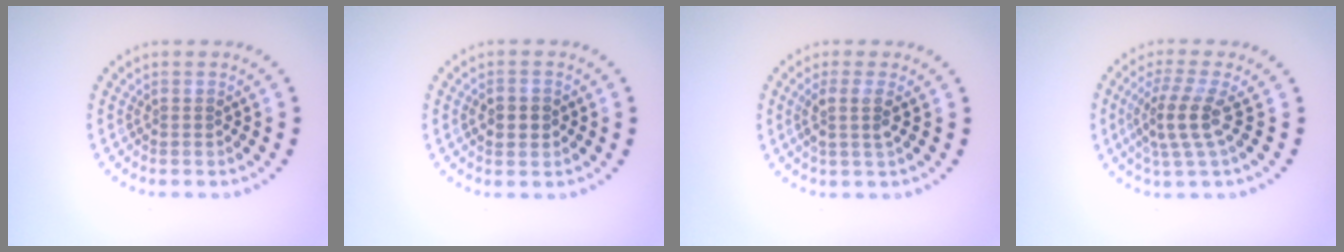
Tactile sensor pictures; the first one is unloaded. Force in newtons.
{"total": 2.1, "press": 2.1, "slide": 0.3}
{"total": 2.0, "press": 1.6, "slide": 1.2}
{"total": 3.5, "press": 2.6, "slide": 2.3}